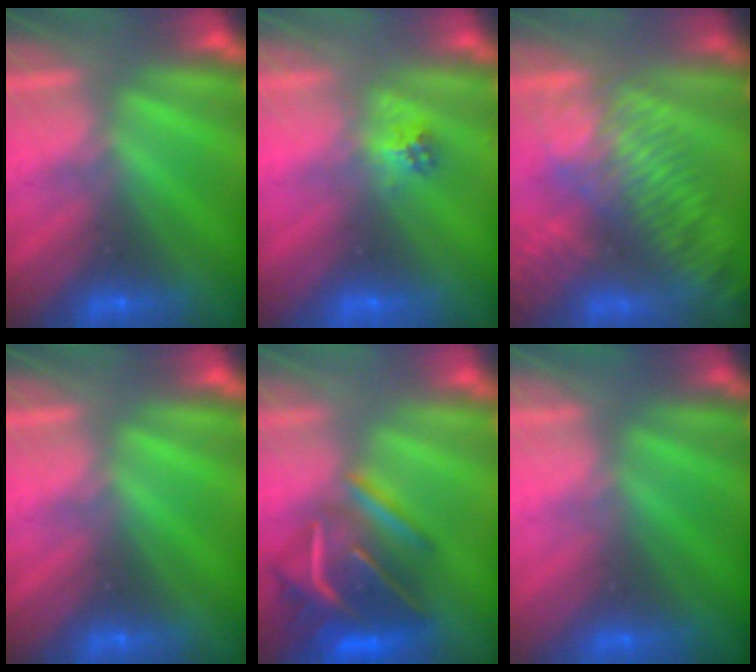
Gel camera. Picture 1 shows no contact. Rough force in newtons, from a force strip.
{"total": 2.1}
{"total": 8.1}
{"total": 0.0}
{"total": 6.5}
{"total": 2.4}